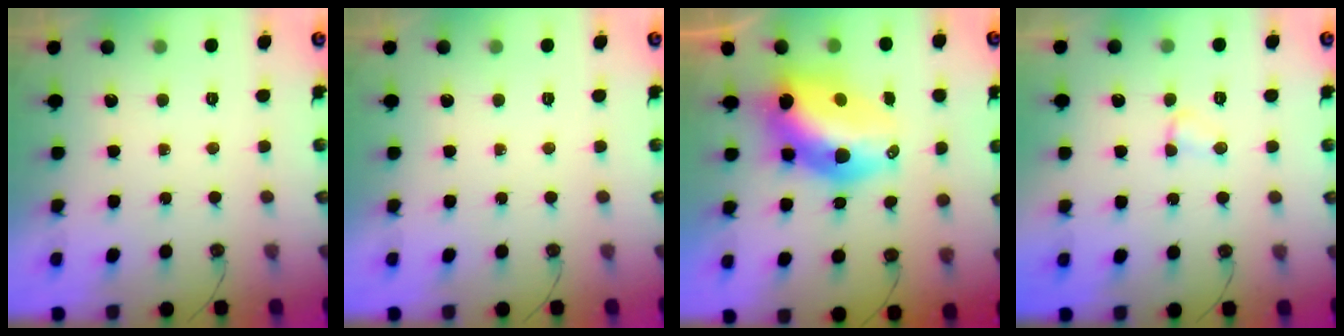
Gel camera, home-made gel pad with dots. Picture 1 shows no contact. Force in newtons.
{"total": 0.0}
{"total": 14.1, "press": 14.0, "slide": 1.2}
{"total": 2.4, "press": 2.4, "slide": 0.3}